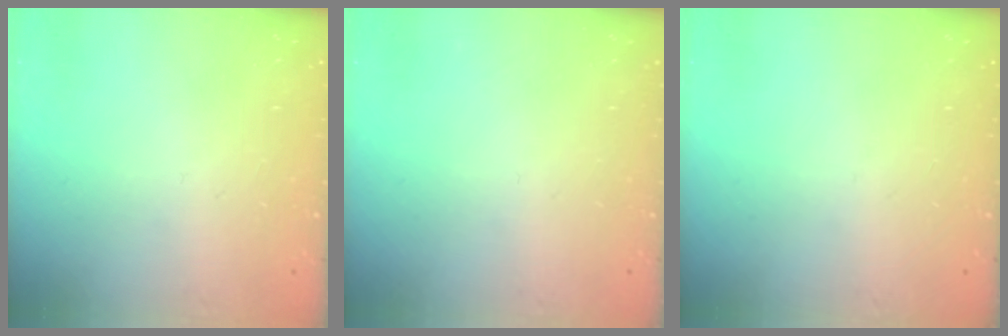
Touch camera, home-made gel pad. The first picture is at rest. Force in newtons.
{"total": 0.0}
{"total": 0.0}